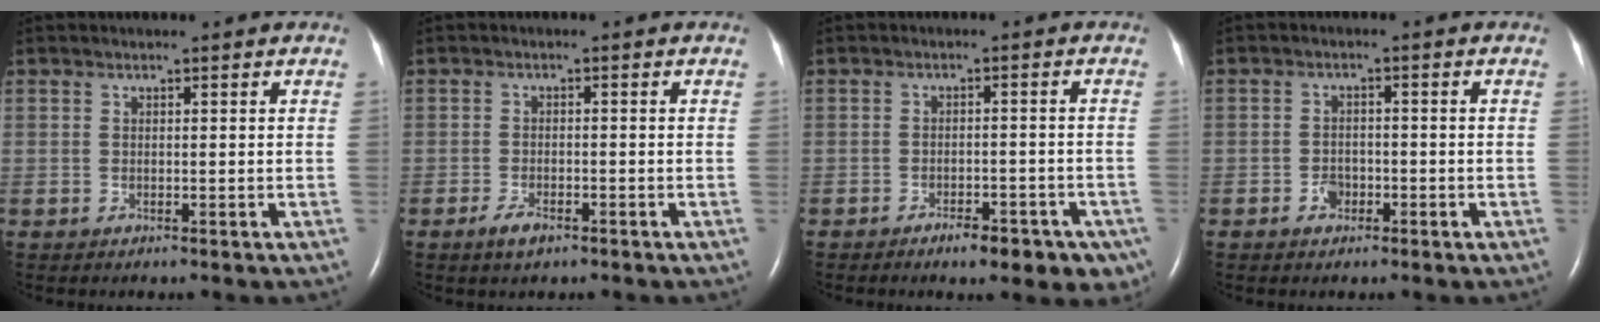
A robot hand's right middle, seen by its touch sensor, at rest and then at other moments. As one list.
[{"total": 2.7, "force": [-1.8, 1.0, 1.8], "torque": [-0.043, -0.003, -0.030]}, {"total": 7.3, "force": [-5.0, 2.9, 4.5], "torque": [-0.043, 0.005, -0.066]}, {"total": 2.3, "force": [-1.2, 1.6, 1.1], "torque": [-0.019, 0.005, -0.020]}]